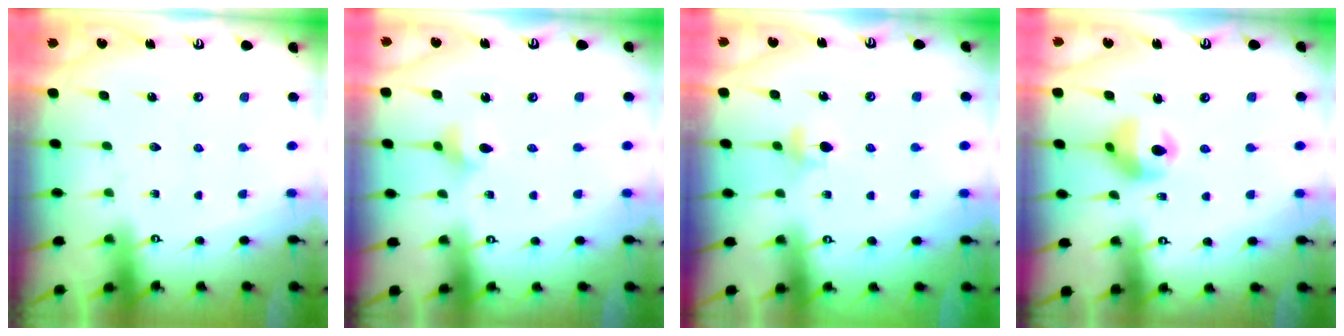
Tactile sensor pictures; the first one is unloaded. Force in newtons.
{"total": 3.6, "press": 3.6, "slide": 0.6}
{"total": 4.3, "press": 4.2, "slide": 0.7}
{"total": 11.2, "press": 10.6, "slide": 3.6}